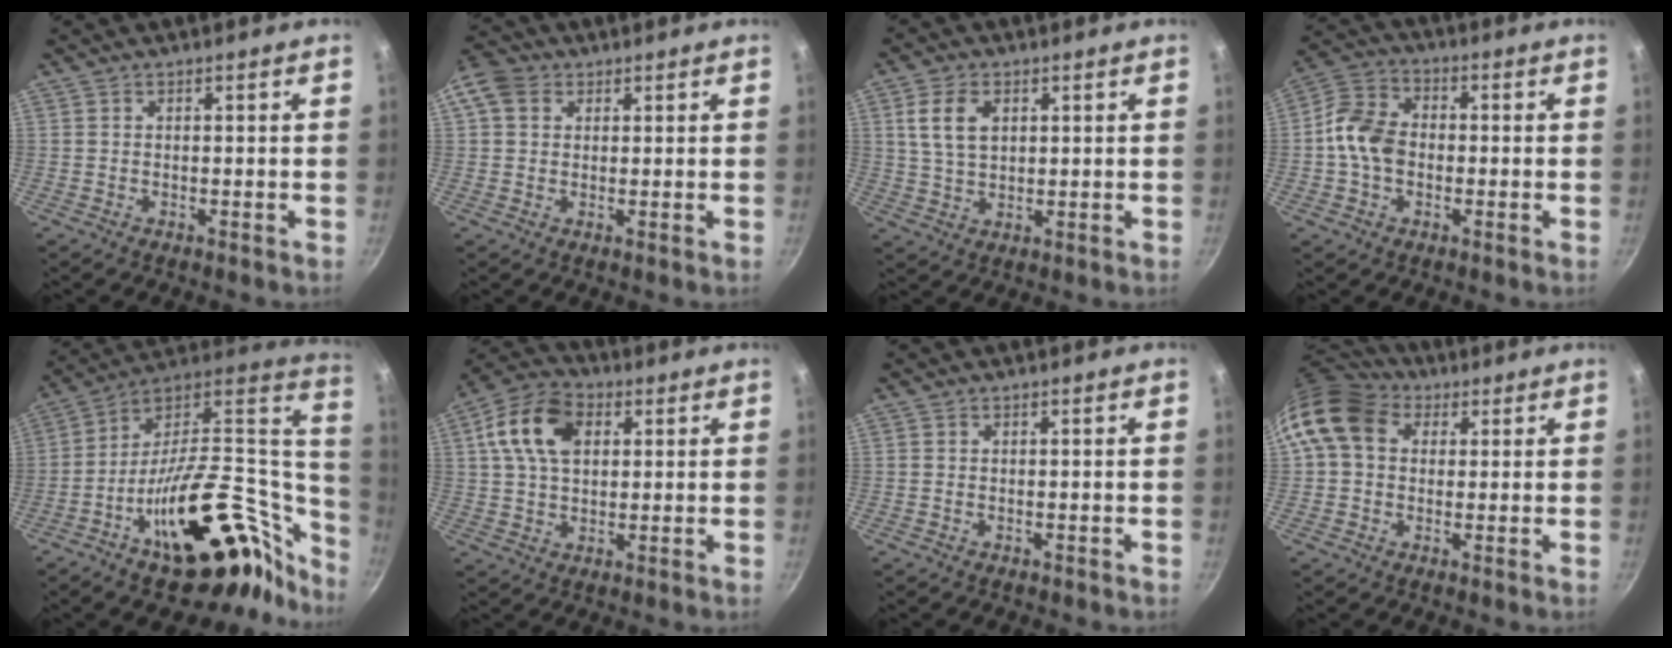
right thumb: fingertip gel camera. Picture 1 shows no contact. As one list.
[{"total": 8.0, "force": [2.5, 6.5, 4.1], "torque": [-0.072, 0.013, 0.033]}, {"total": 7.0, "force": [2.2, 4.6, 4.9], "torque": [-0.082, -0.004, 0.044]}, {"total": 9.7, "force": [-1.0, 7.2, 6.4], "torque": [-0.106, 0.025, -0.034]}, {"total": 35.2, "force": [-8.5, 19.1, 28.2], "torque": [-0.378, 0.066, -0.118]}, {"total": 12.8, "force": [3.6, 8.4, 8.9], "torque": [-0.148, 0.010, 0.051]}, {"total": 0.0}, {"total": 12.4, "force": [3.3, 9.7, 7.1], "torque": [-0.120, 0.022, 0.042]}]